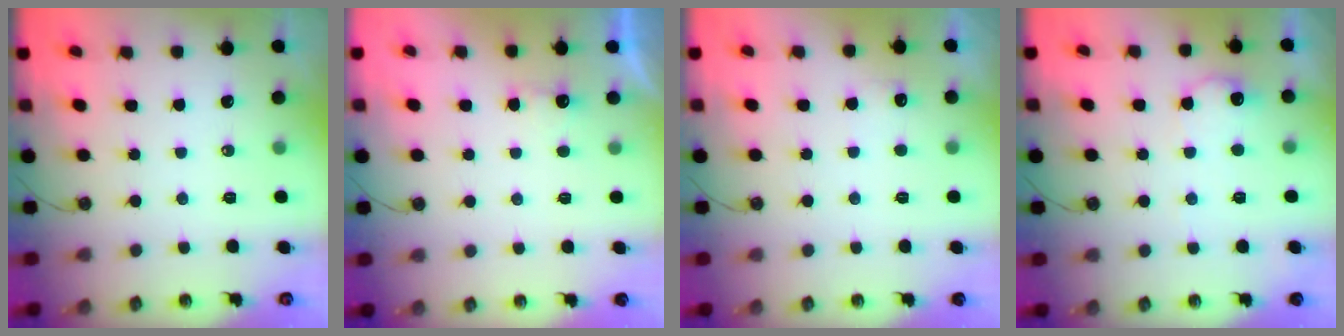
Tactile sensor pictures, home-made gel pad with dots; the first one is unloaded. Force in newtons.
{"total": 2.1, "press": 1.9, "slide": 0.9}
{"total": 4.9, "press": 4.7, "slide": 1.1}
{"total": 8.5, "press": 8.5, "slide": 0.4}